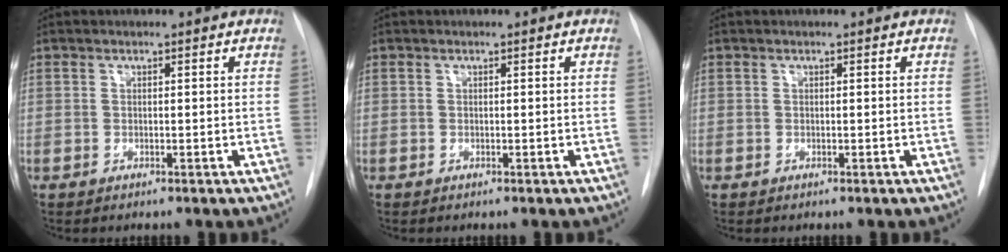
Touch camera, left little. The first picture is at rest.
{"total": 0.0}
{"total": 0.0}